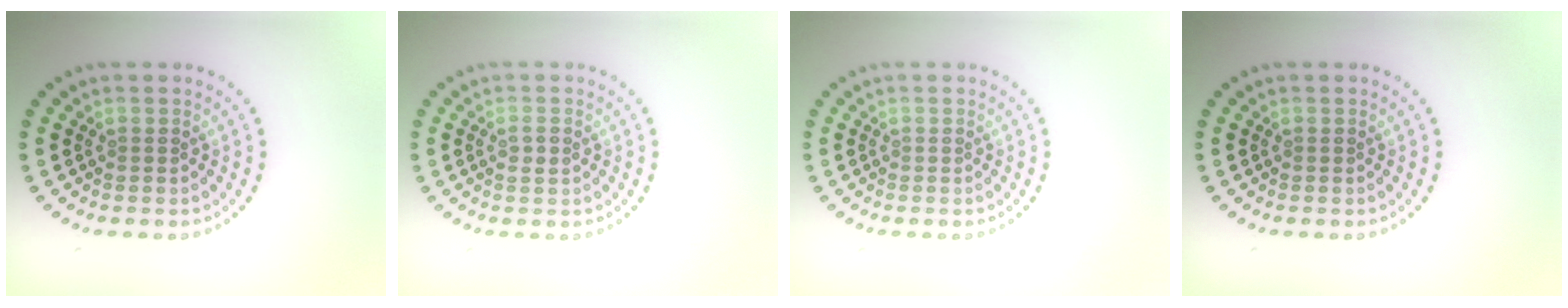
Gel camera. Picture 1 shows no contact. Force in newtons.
{"total": 1.1, "press": 1.1, "slide": 0.2}
{"total": 0.0}
{"total": 0.0}